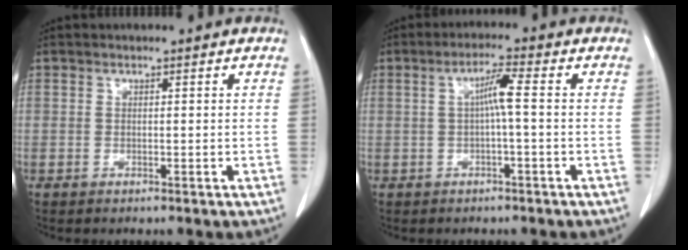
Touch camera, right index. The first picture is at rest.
{"total": 3.7, "force": [0.1, 0.0, 3.7], "torque": [-0.068, 0.013, 0.004]}